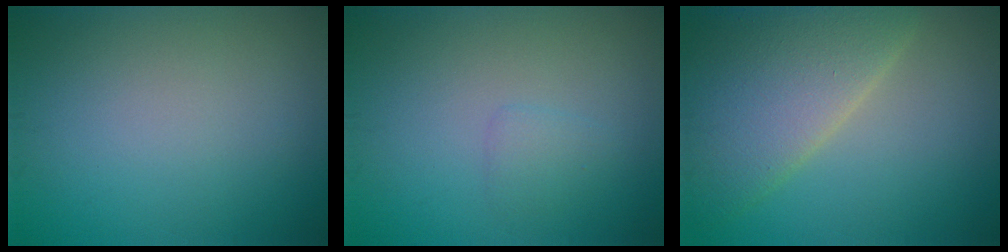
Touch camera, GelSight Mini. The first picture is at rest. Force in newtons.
{"total": 1.1, "press": 1.1, "slide": 0.1}
{"total": 7.4, "press": 7.3, "slide": 0.5}